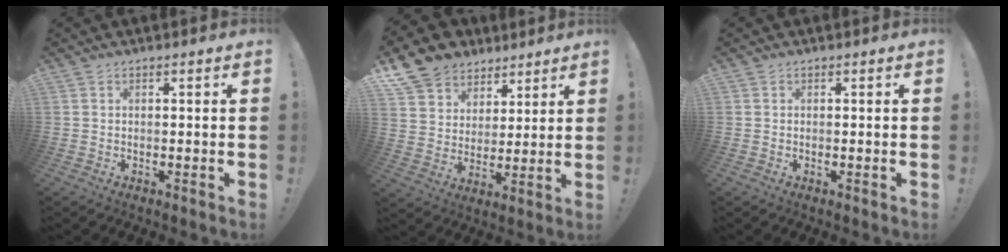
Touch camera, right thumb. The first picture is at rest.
{"total": 11.7, "force": [7.8, 8.3, 2.5], "torque": [-0.042, -0.057, 0.156]}
{"total": 0.0}